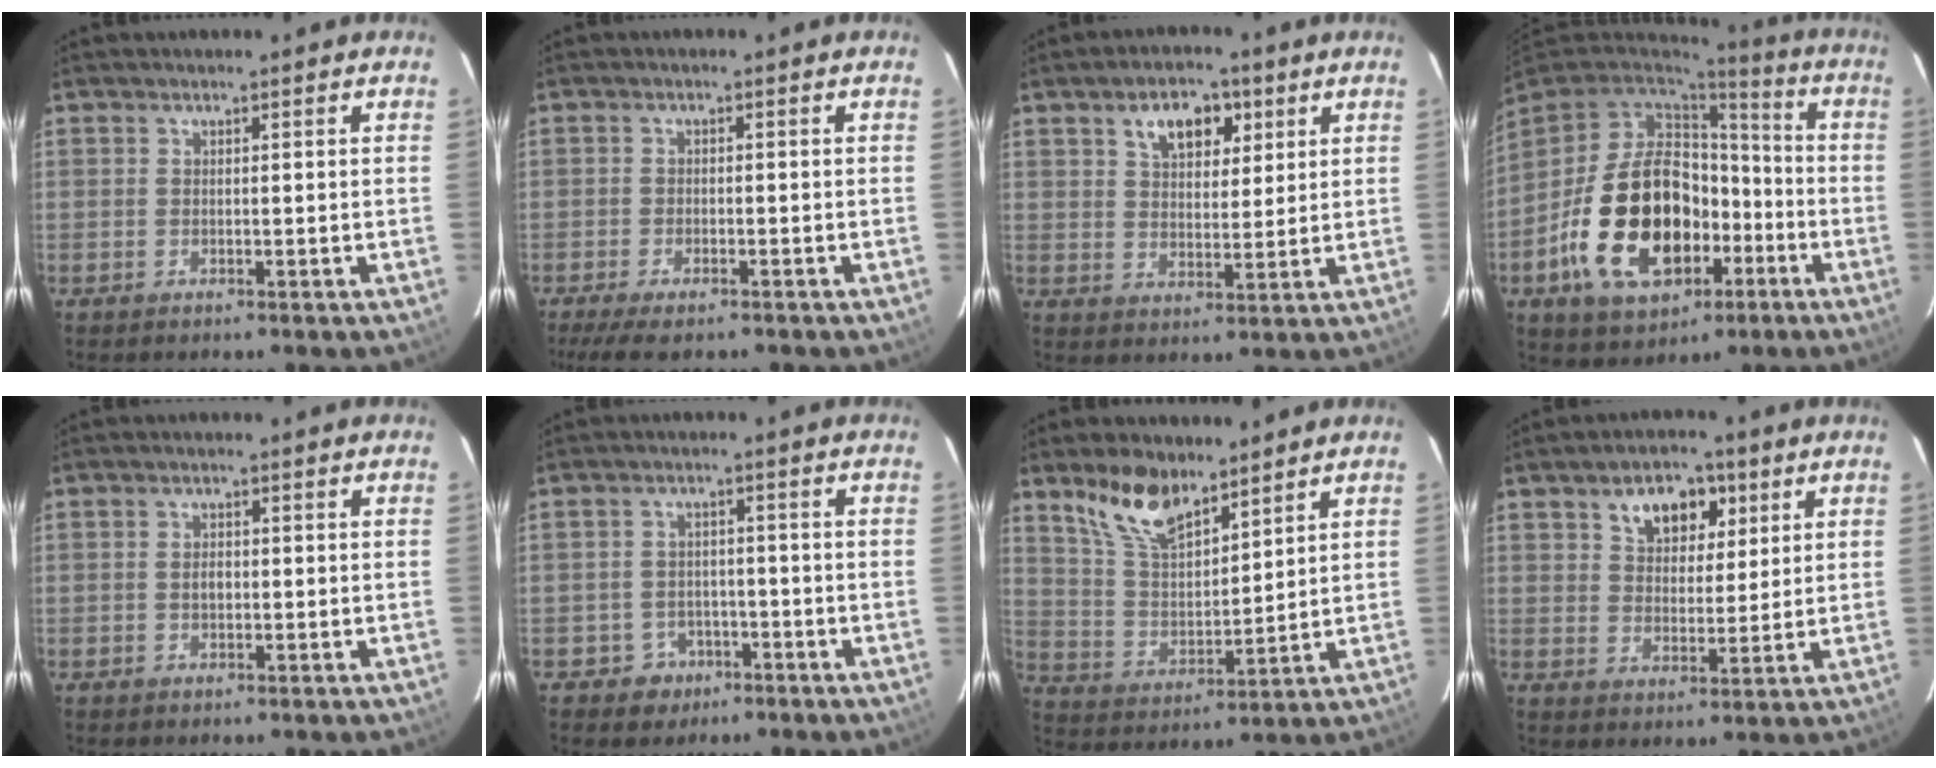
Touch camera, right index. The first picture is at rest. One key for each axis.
{"total": 7.3, "fx": -5.6, "fy": 2.1, "fz": 4.1, "tx": -0.098, "ty": -0.027, "tz": -0.097}
{"total": 8.3, "fx": 4.2, "fy": 4.9, "fz": 5.2, "tx": -0.087, "ty": 0.018, "tz": 0.070}
{"total": 23.6, "fx": -7.2, "fy": 14.7, "fz": 17.0, "tx": -0.353, "ty": 0.011, "tz": -0.097}
{"total": 1.9, "fx": -0.2, "fy": 1.3, "fz": 1.4, "tx": -0.026, "ty": 0.004, "tz": -0.004}
{"total": 5.2, "fx": -2.9, "fy": 4.4, "fz": 0.6, "tx": -0.026, "ty": 0.018, "tz": -0.035}
{"total": 11.6, "fx": 8.5, "fy": 4.8, "fz": 6.3, "tx": -0.119, "ty": 0.009, "tz": 0.171}
{"total": 8.8, "fx": 4.5, "fy": 5.6, "fz": 5.1, "tx": -0.087, "ty": 0.019, "tz": 0.076}